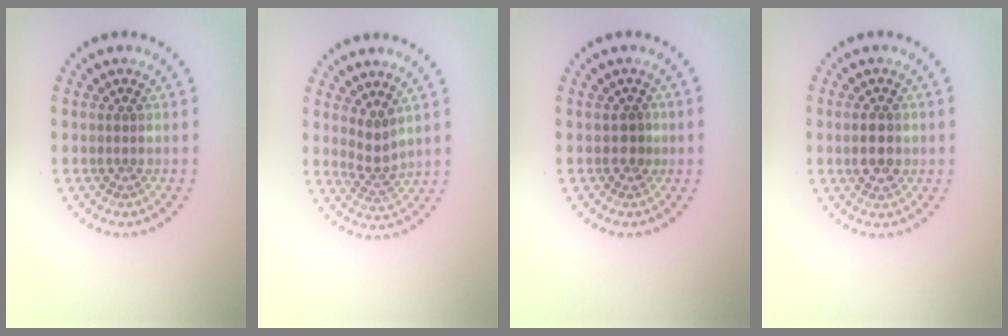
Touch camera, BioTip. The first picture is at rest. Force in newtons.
{"total": 2.1, "press": 1.5, "slide": 1.5}
{"total": 1.1, "press": 0.9, "slide": 0.6}
{"total": 2.6, "press": 2.6, "slide": 0.0}